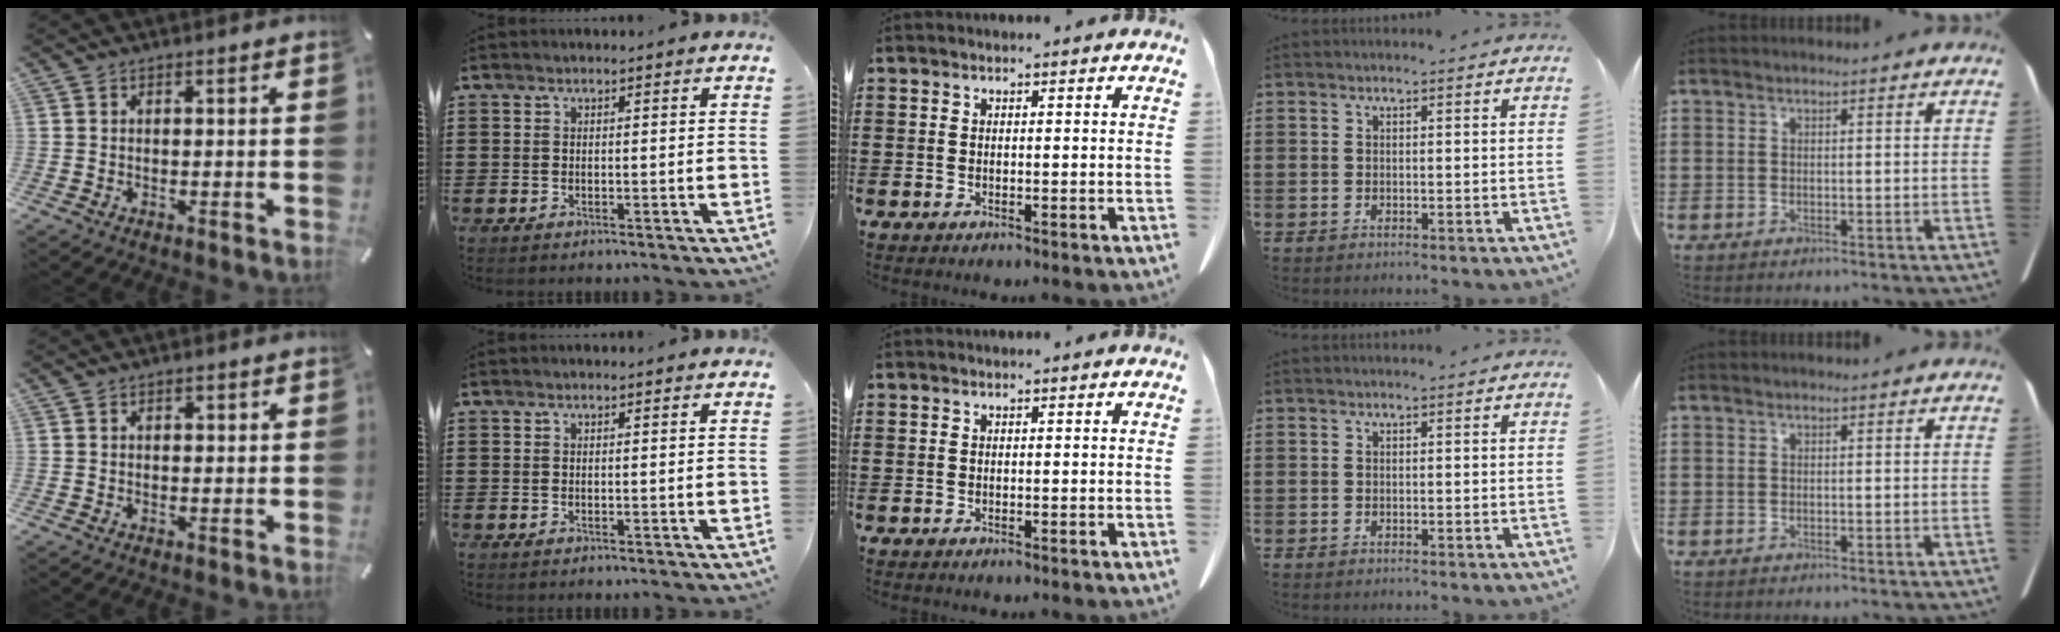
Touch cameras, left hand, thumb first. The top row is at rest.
{"thumb": {"total": 1.1, "force": [0.3, 0.8, 0.7], "torque": [-0.015, 0.007, 0.003]}}